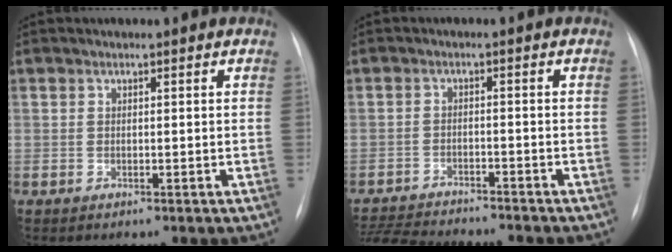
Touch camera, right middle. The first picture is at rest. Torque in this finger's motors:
{"motor_torque": [0.34, -0.57, 0.06, 0.03]}